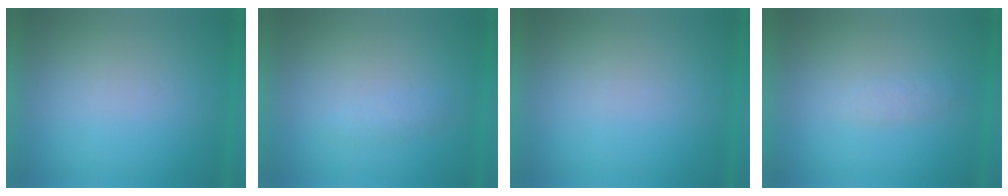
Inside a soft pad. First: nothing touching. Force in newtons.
{"total": 1.3}
{"total": 0.0}
{"total": 1.4}